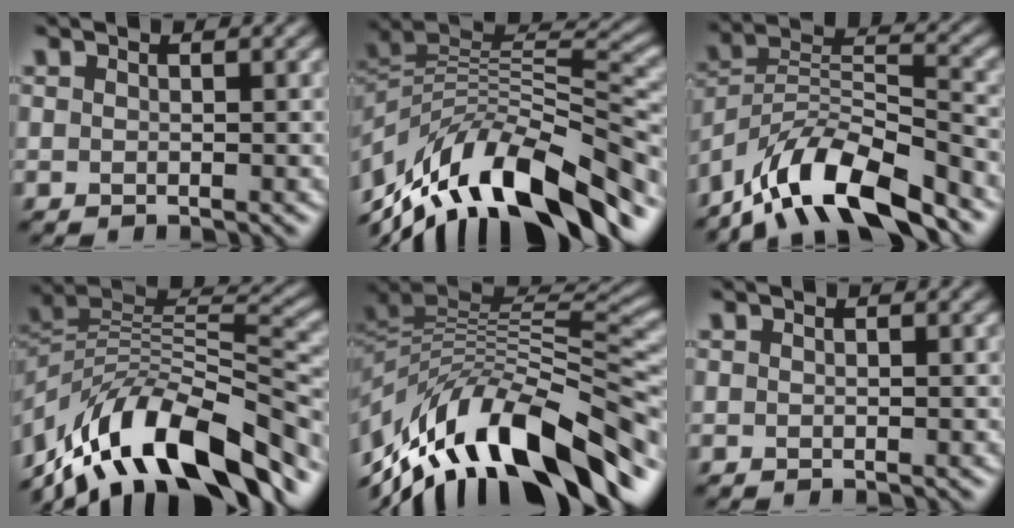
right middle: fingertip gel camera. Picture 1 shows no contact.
{"total": 12.6, "force": [-7.4, 5.4, 8.6], "torque": [-0.150, 0.028, -0.128]}
{"total": 10.9, "force": [-8.3, 3.4, 6.3], "torque": [-0.105, 0.007, -0.164]}
{"total": 12.7, "force": [-8.5, 5.0, 8.1], "torque": [-0.139, 0.027, -0.148]}
{"total": 13.4, "force": [-6.9, 5.9, 9.9], "torque": [-0.174, 0.029, -0.115]}
{"total": 0.0}